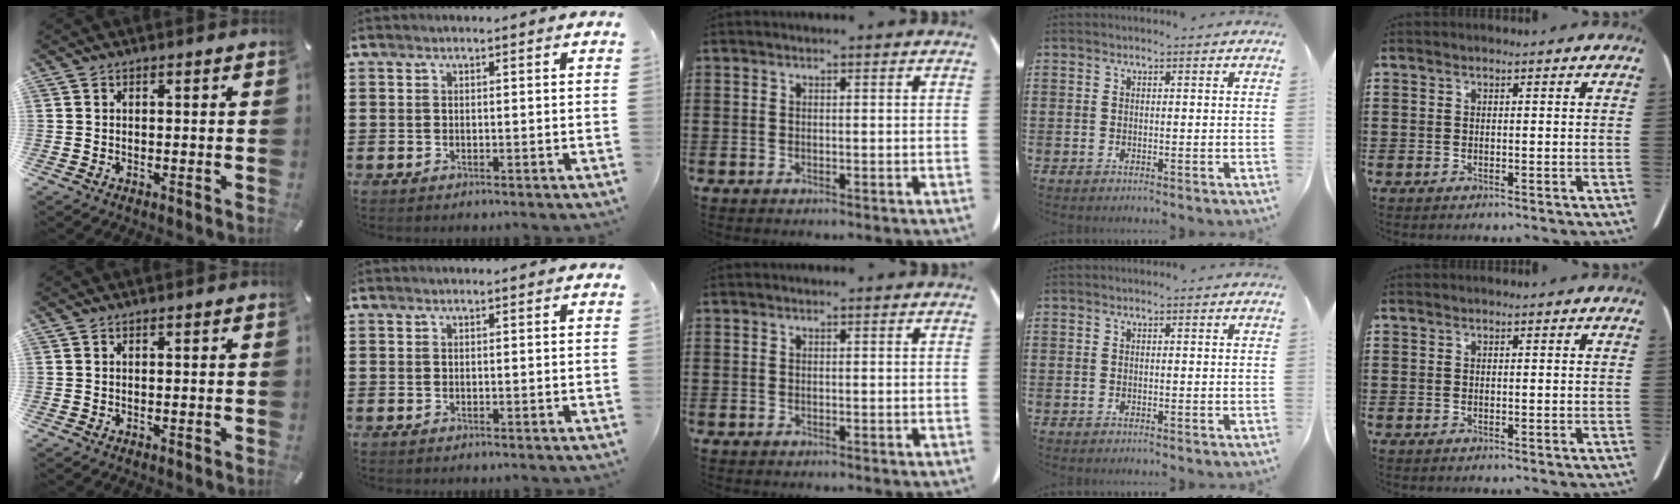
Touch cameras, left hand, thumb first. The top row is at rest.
{}